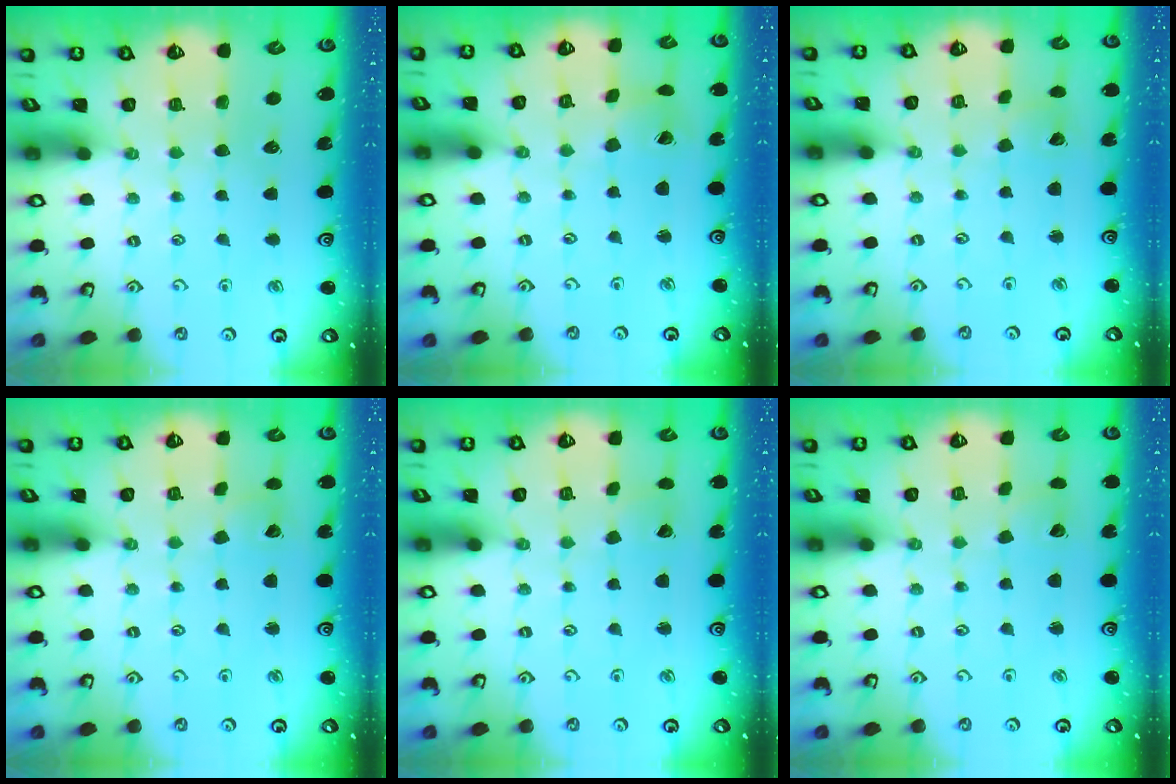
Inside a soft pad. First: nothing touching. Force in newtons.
{"total": 2.0, "press": 2.0, "slide": 0.3}
{"total": 3.3, "press": 3.3, "slide": 0.3}
{"total": 3.3, "press": 3.3, "slide": 0.3}
{"total": 2.5, "press": 2.4, "slide": 0.3}
{"total": 2.9, "press": 2.9, "slide": 0.1}